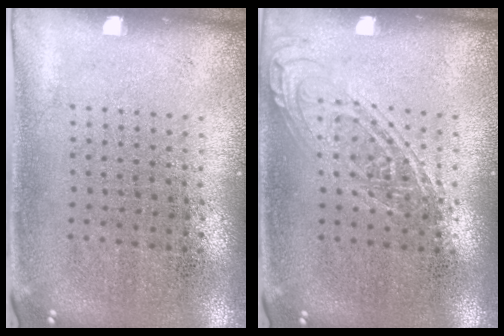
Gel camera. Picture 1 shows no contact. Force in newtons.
{"total": 1.0, "press": 1.0, "slide": 0.1}